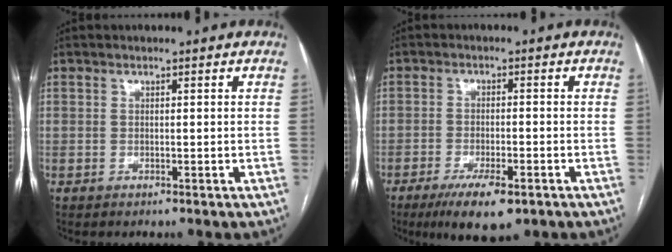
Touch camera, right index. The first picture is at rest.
{"total": 8.2, "force": [-5.0, 2.0, 6.1], "torque": [-0.105, -0.016, -0.078]}